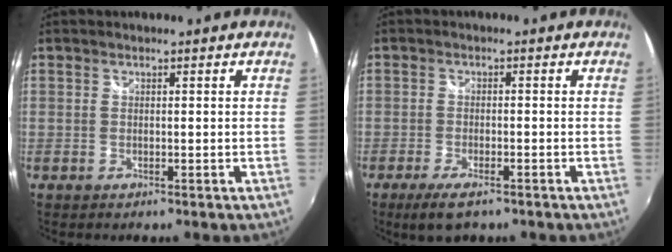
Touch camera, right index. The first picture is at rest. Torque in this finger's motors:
{"motor_torque": [0.54, -0.33, 0.20, 0.03]}